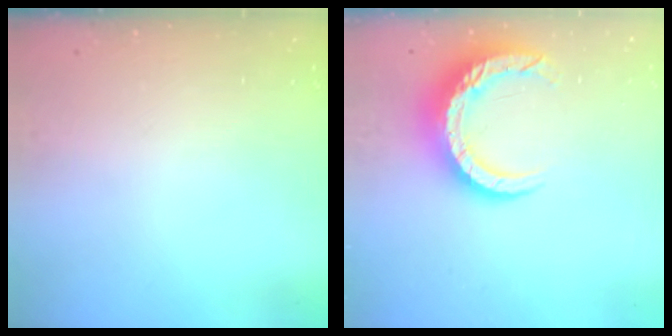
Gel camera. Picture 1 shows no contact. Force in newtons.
{"total": 12.0, "press": 11.9, "slide": 1.2}